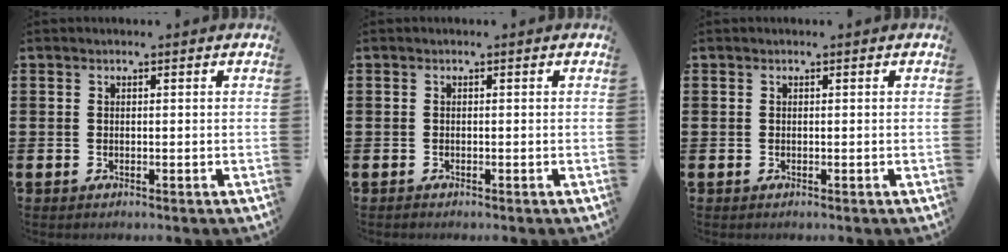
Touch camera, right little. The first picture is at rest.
{"total": 0.0}
{"total": 0.0}